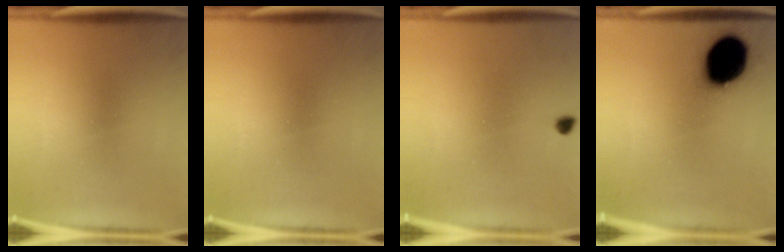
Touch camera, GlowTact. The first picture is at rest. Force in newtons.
{"total": 0.0}
{"total": 1.2}
{"total": 18.7}